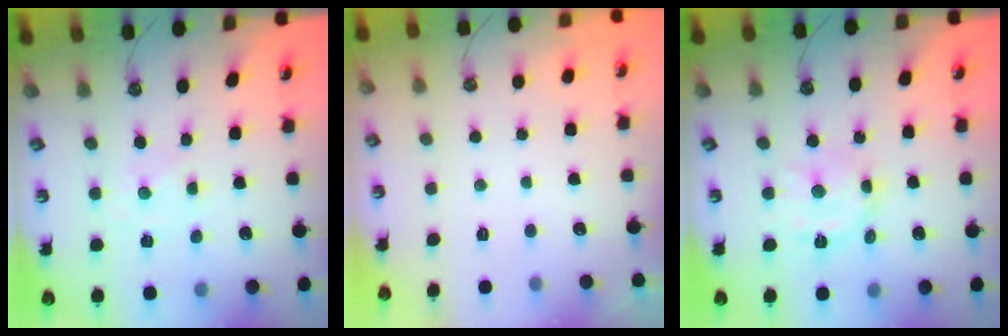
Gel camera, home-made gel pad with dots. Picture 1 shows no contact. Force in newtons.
{"total": 0.0}
{"total": 12.0, "press": 12.0, "slide": 1.0}